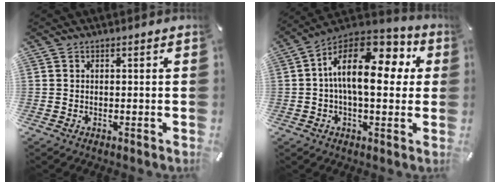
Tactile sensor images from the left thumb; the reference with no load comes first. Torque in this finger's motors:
{"motor_torque": [1.43, 2.30, 1.64, -1.13, 0.44]}